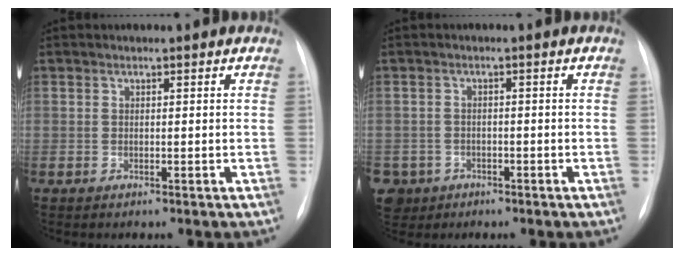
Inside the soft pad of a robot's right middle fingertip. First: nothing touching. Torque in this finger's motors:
{"motor_torque": [1.08, -1.06, 0.47, 0.07]}